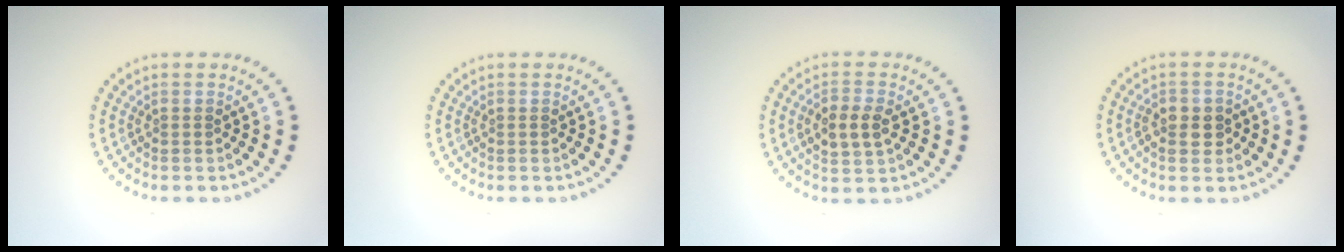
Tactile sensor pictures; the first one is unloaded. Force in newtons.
{"total": 0.0}
{"total": 3.0, "press": 3.0, "slide": 0.4}
{"total": 2.6, "press": 2.5, "slide": 0.5}